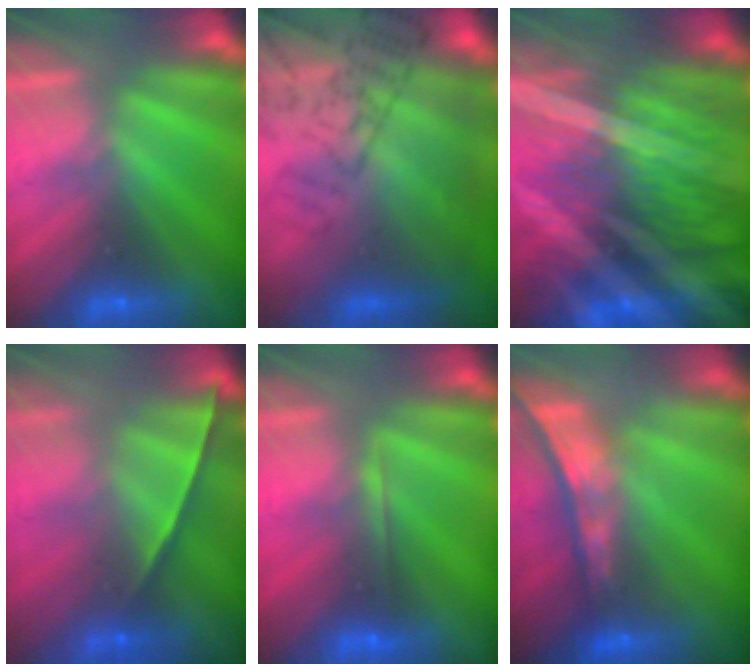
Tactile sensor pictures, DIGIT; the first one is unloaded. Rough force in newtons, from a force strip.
{"total": 8.0}
{"total": 8.2}
{"total": 1.1}
{"total": 1.9}
{"total": 7.0}